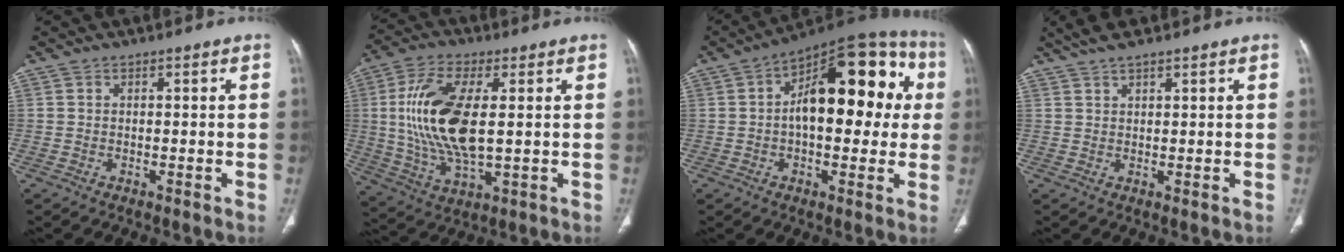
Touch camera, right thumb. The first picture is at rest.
{"total": 17.0, "force": [1.8, 7.3, 15.2], "torque": [-0.315, -0.009, 0.040]}
{"total": 21.8, "force": [3.0, 10.8, 18.8], "torque": [-0.228, 0.036, 0.032]}
{"total": 4.2, "force": [3.3, 0.6, 2.6], "torque": [-0.054, 0.003, 0.065]}